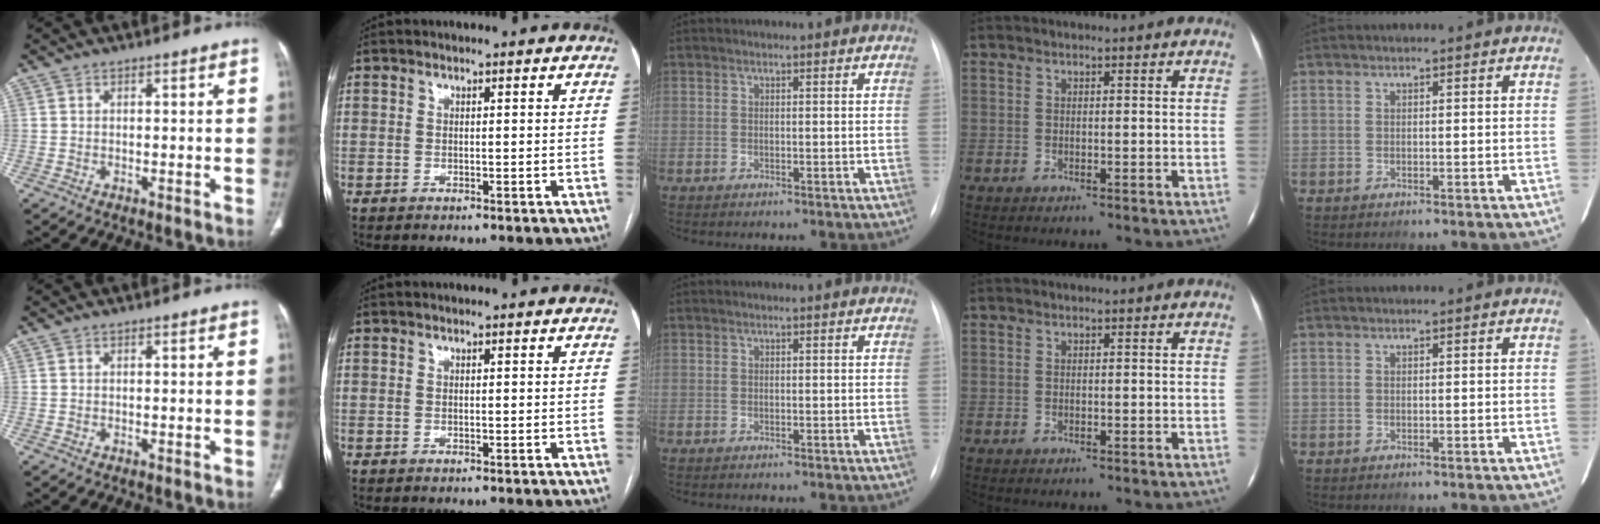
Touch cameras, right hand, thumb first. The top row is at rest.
{}